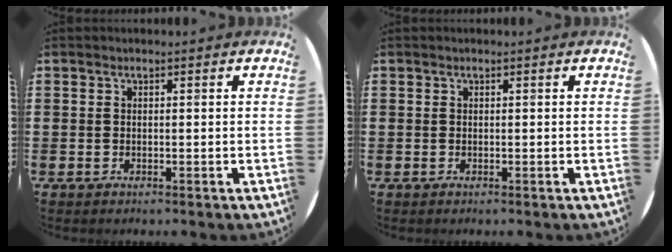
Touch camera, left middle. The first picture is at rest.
{"total": 0.0}